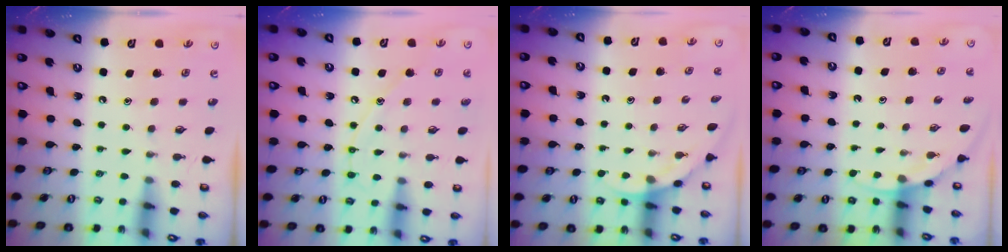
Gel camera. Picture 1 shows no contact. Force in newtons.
{"total": 8.8, "press": 8.8, "slide": 0.7}
{"total": 2.6, "press": 2.6, "slide": 0.1}
{"total": 3.4, "press": 3.4, "slide": 0.2}